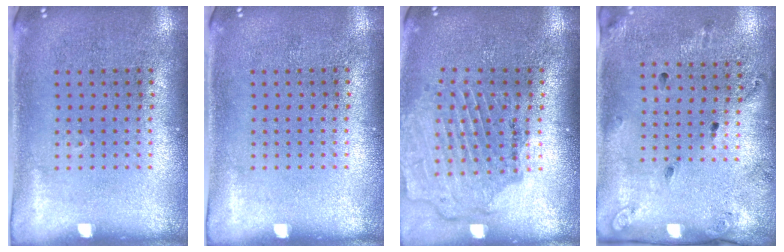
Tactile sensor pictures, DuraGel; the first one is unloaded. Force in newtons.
{"total": 0.0}
{"total": 1.7, "press": 1.7, "slide": 0.1}
{"total": 1.8, "press": 1.2, "slide": 1.4}